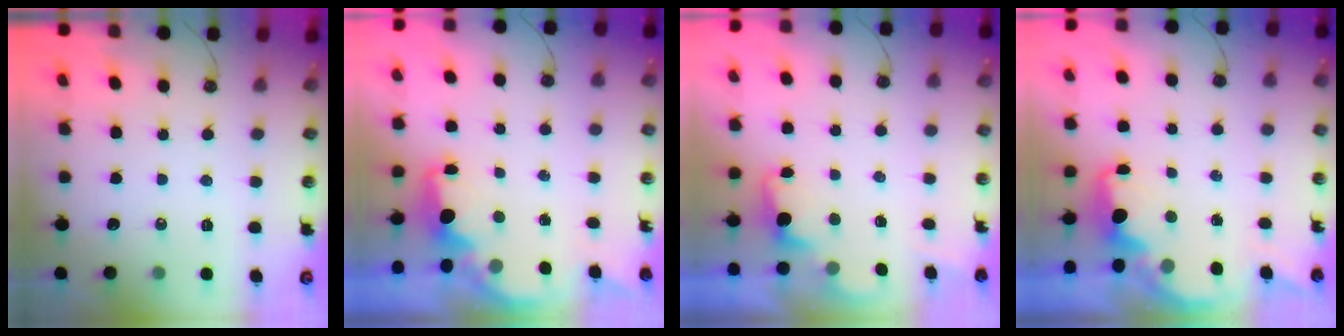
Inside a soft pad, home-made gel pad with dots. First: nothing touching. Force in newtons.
{"total": 2.8, "press": 2.6, "slide": 0.9}
{"total": 1.3, "press": 1.0, "slide": 0.9}
{"total": 2.2, "press": 2.1, "slide": 0.8}